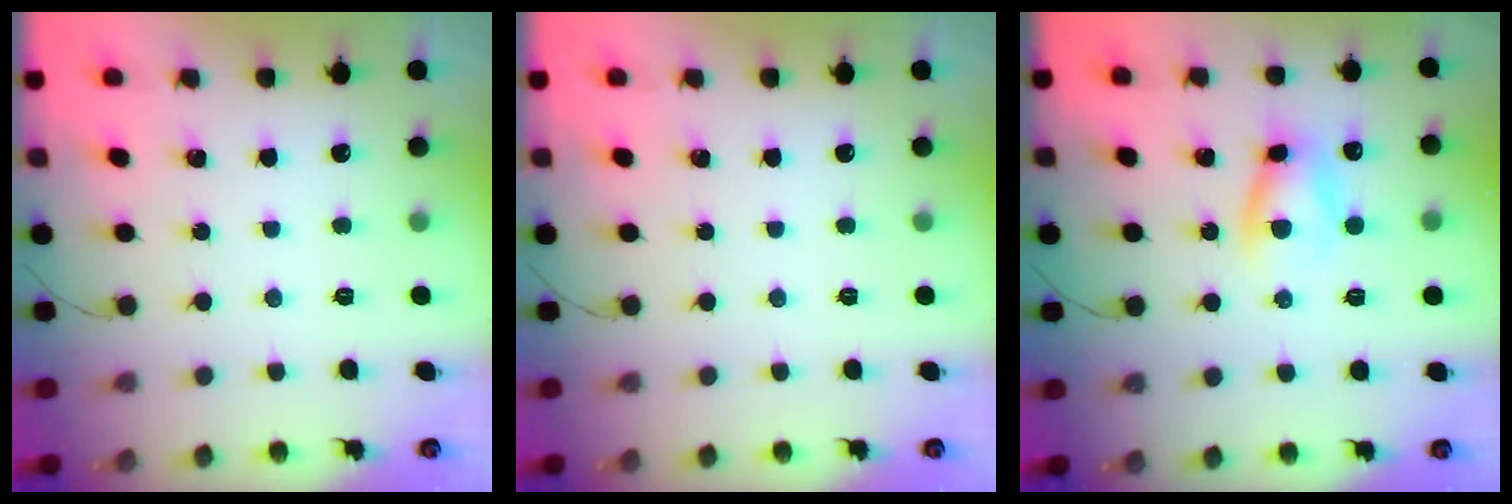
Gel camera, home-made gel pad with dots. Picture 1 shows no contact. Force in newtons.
{"total": 0.0}
{"total": 8.0, "press": 7.8, "slide": 1.4}